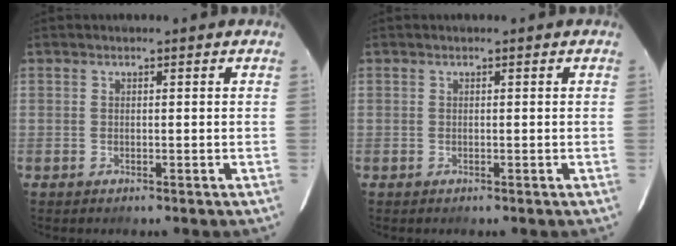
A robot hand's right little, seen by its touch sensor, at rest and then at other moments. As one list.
[{"total": 0.0}]